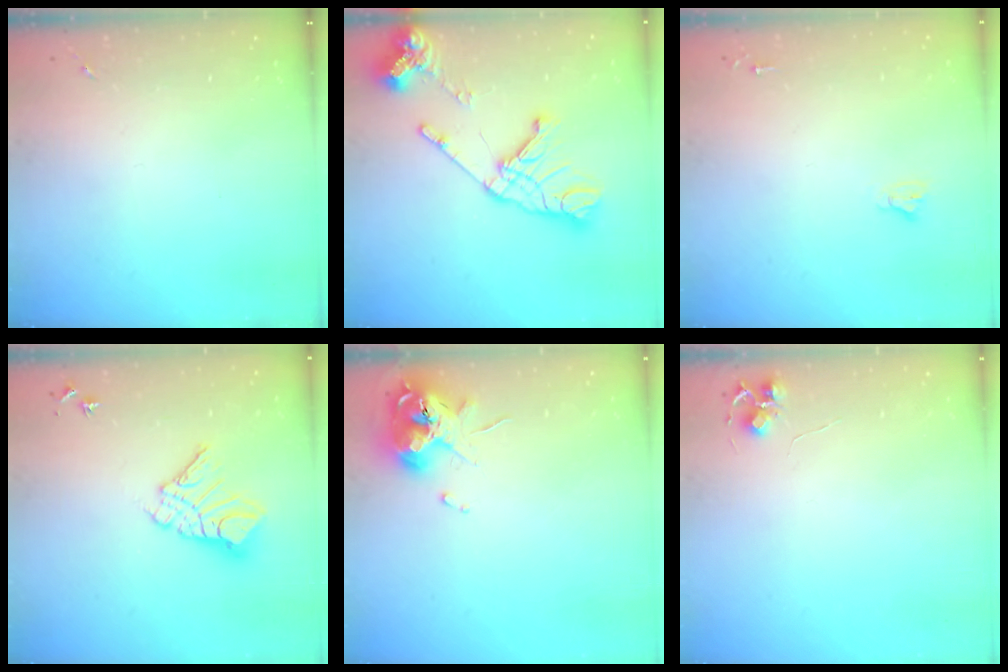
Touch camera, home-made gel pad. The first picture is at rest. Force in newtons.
{"total": 19.2, "press": 19.1, "slide": 2.3}
{"total": 2.7, "press": 2.7, "slide": 0.2}
{"total": 11.7, "press": 11.7, "slide": 1.2}
{"total": 11.4, "press": 11.3, "slide": 1.8}
{"total": 5.9, "press": 5.9, "slide": 0.5}